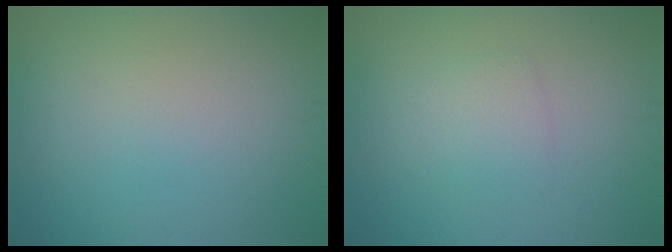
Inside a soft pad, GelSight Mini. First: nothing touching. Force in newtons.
{"total": 1.8, "press": 1.8, "slide": 0.2}